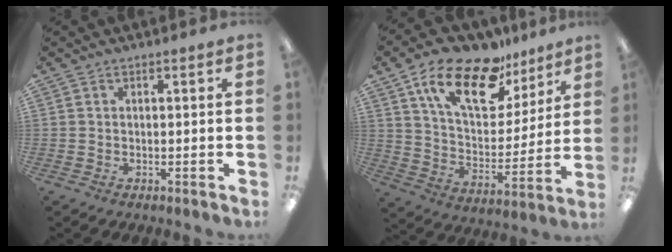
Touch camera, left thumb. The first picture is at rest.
{"total": 20.4, "force": [13.1, 9.6, 12.2], "torque": [-0.215, -0.066, 0.229]}